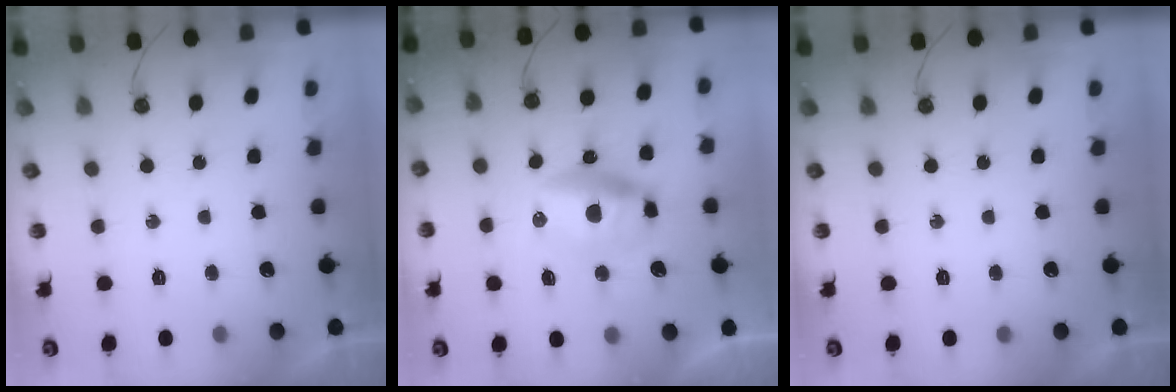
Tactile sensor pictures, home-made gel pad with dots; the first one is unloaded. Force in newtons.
{"total": 11.8, "press": 11.5, "slide": 3.0}
{"total": 0.0}